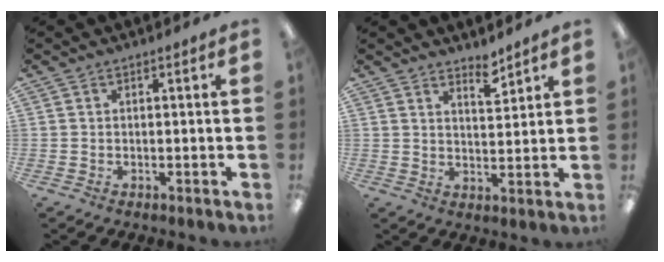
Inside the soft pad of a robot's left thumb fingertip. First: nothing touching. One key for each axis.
{"total": 4.5, "fx": 4.0, "fy": 1.1, "fz": 1.5, "tx": -0.007, "ty": -0.034, "tz": 0.068}